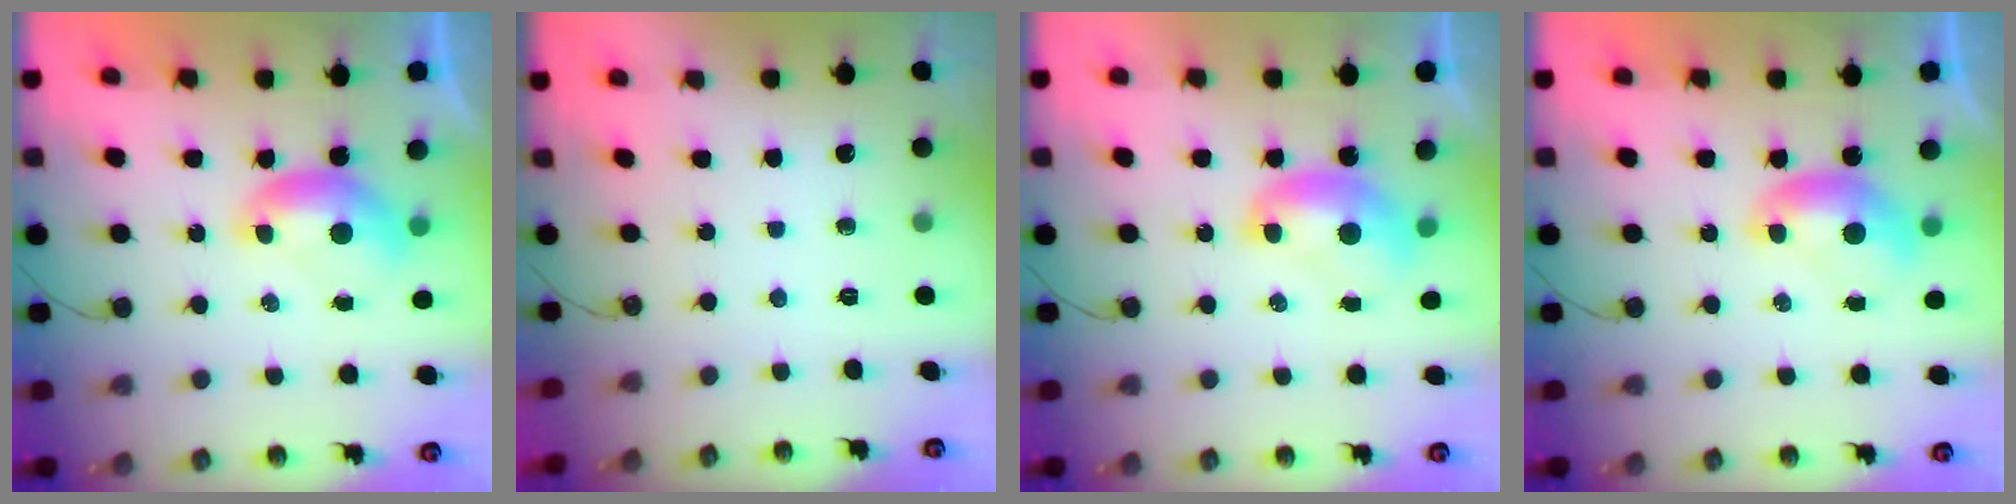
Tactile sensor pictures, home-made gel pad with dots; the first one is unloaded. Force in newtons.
{"total": 0.0}
{"total": 2.1, "press": 2.1, "slide": 0.3}
{"total": 0.0}